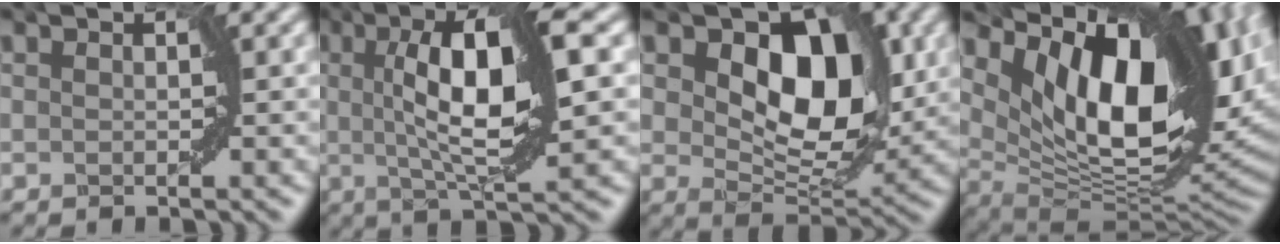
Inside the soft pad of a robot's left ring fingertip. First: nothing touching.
{"total": 9.2, "force": [1.4, 2.3, 8.8], "torque": [-0.144, 0.005, 0.025]}
{"total": 9.2, "force": [2.5, 5.6, 6.9], "torque": [-0.109, -0.008, 0.041]}
{"total": 17.7, "force": [6.3, 9.2, 13.7], "torque": [-0.214, 0.008, 0.113]}